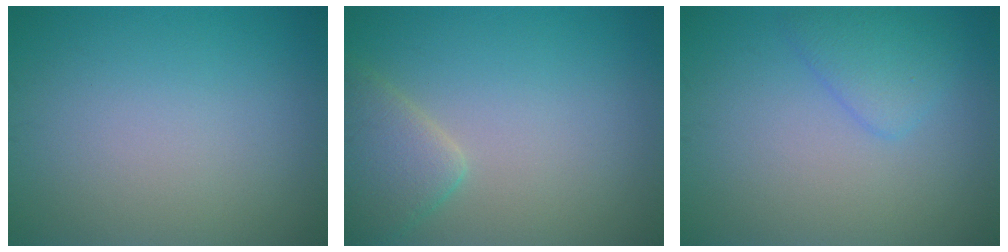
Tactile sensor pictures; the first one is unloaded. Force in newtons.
{"total": 3.4, "press": 3.4, "slide": 0.4}
{"total": 2.3, "press": 2.3, "slide": 0.2}